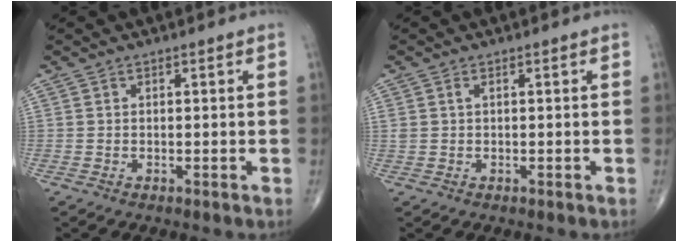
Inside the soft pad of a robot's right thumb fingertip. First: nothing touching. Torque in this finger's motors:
{"motor_torque": [-0.24, -0.34, 0.07, -0.07, 0.00]}